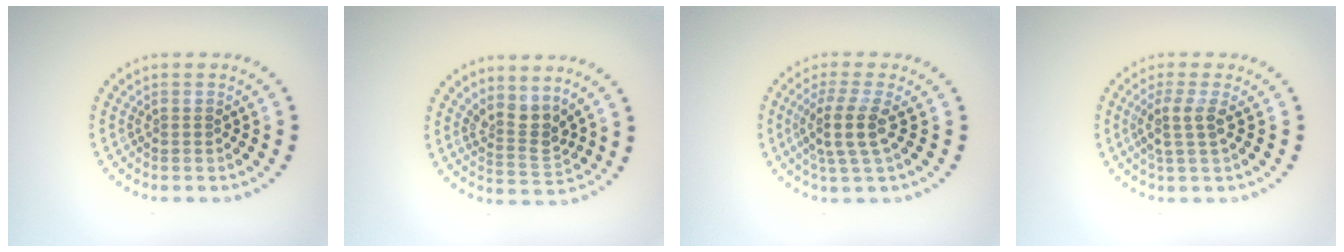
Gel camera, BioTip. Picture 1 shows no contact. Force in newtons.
{"total": 2.8, "press": 2.1, "slide": 1.8}
{"total": 3.5, "press": 2.7, "slide": 2.2}
{"total": 2.4, "press": 1.9, "slide": 1.5}